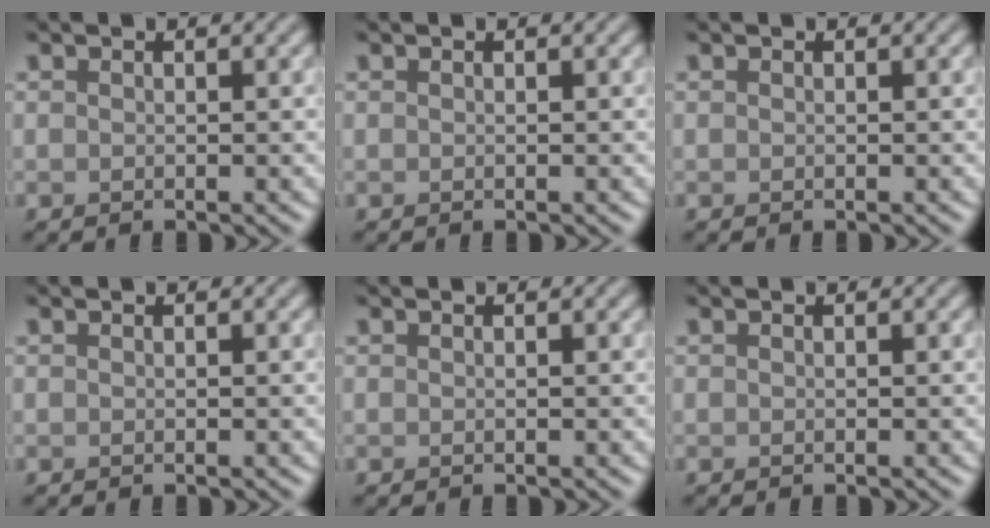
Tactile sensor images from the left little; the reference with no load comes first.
{"total": 0.0}
{"total": 0.0}
{"total": 0.0}
{"total": 0.0}
{"total": 0.0}